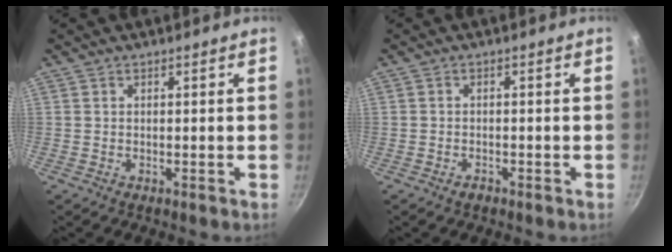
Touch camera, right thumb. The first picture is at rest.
{"total": 1.3, "force": [-1.0, 0.7, 0.5], "torque": [-0.010, 0.010, -0.017]}